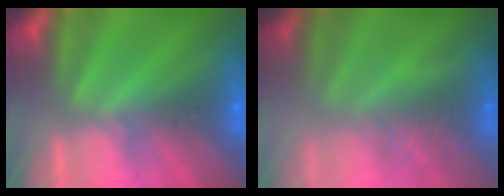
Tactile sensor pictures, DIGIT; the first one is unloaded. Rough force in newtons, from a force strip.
{"total": 2.5}